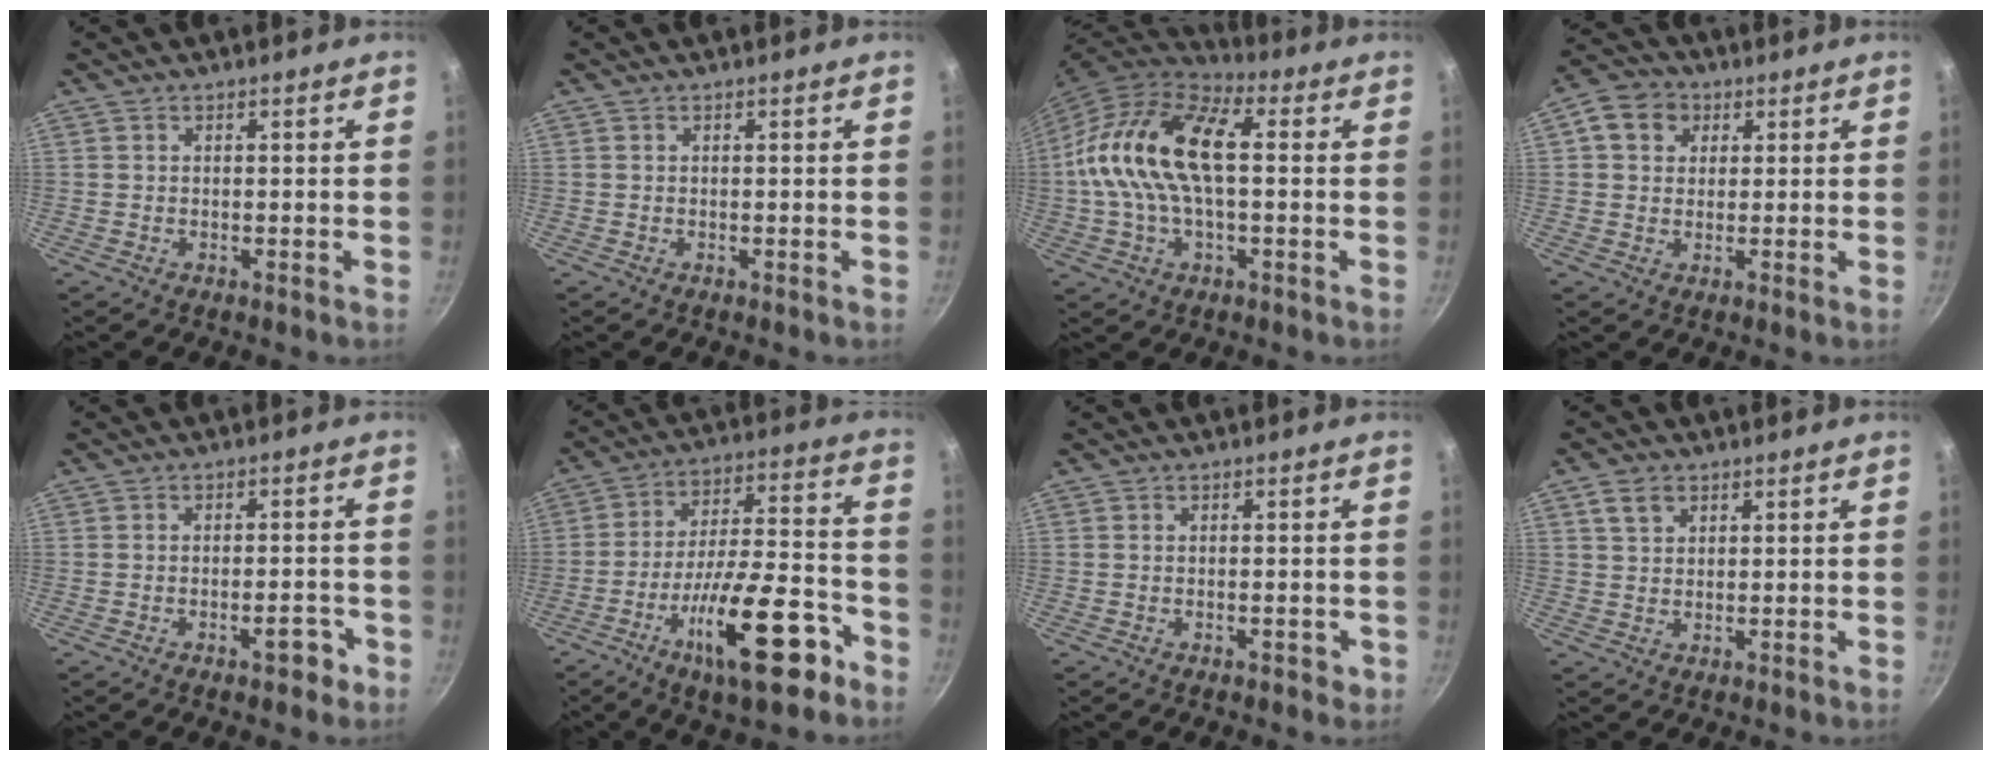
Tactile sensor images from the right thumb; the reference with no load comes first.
{"total": 0.0}
{"total": 19.4, "force": [1.6, 10.4, 16.3], "torque": [-0.306, 0.030, 0.013]}
{"total": 7.0, "force": [2.1, 5.9, 3.1], "torque": [-0.025, 0.002, 0.024]}
{"total": 4.3, "force": [-2.3, 1.8, 3.2], "torque": [-0.025, 0.022, -0.030]}
{"total": 19.7, "force": [-10.2, 6.3, 15.6], "torque": [-0.226, 0.058, -0.162]}
{"total": 2.0, "force": [-0.8, 1.0, 1.6], "torque": [-0.017, 0.005, -0.011]}
{"total": 3.6, "force": [1.8, 2.6, 1.8], "torque": [-0.020, 0.000, 0.034]}